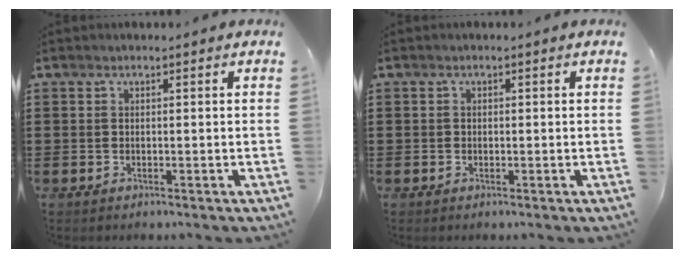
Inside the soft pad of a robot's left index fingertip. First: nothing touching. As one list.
[{"total": 0.6, "force": [-0.1, 0.5, 0.2], "torque": [-0.005, 0.003, -0.002]}]